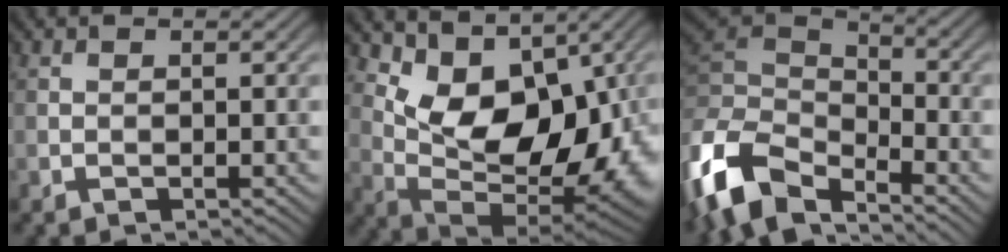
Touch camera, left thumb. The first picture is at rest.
{"total": 13.4, "force": [3.3, 7.4, 10.7], "torque": [-0.154, -0.017, 0.067]}
{"total": 10.5, "force": [-6.4, 5.5, 6.2], "torque": [-0.145, 0.001, -0.140]}